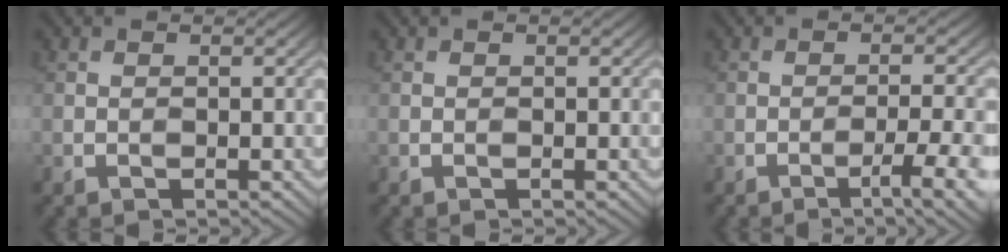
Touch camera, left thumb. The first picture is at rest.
{"total": 0.0}
{"total": 5.3, "force": [-2.7, 0.8, 4.5], "torque": [-0.072, 0.008, -0.039]}